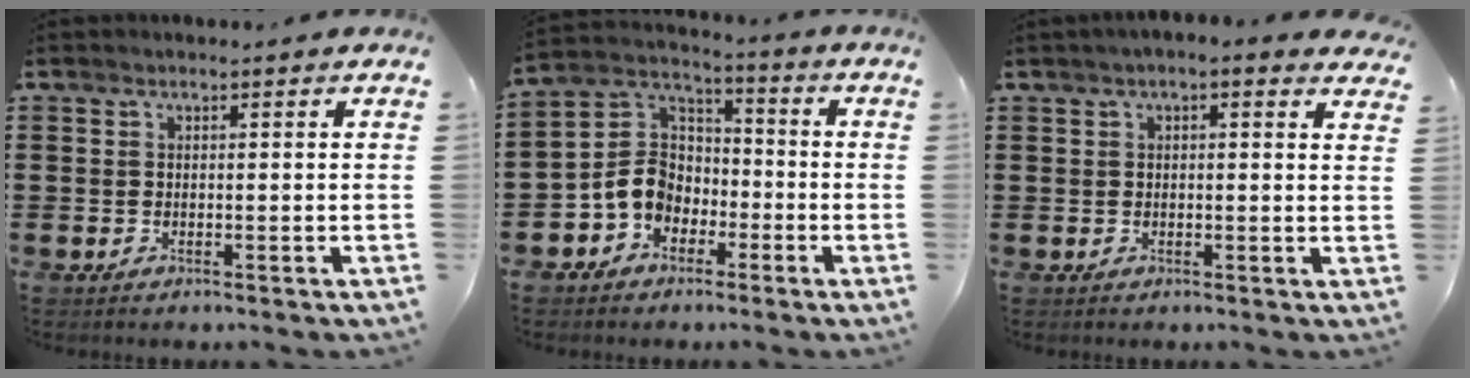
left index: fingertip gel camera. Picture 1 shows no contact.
{"total": 7.5, "force": [-3.0, 6.2, 3.1], "torque": [-0.100, 0.012, -0.067]}
{"total": 1.9, "force": [1.2, 0.3, 1.4], "torque": [-0.029, 0.005, 0.022]}